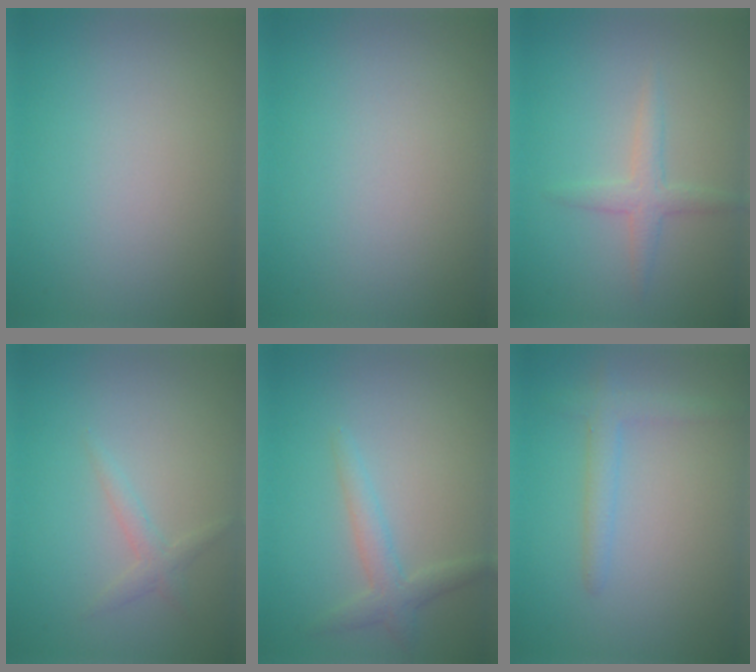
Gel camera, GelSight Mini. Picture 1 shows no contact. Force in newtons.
{"total": 0.0}
{"total": 2.0, "press": 2.0, "slide": 0.2}
{"total": 1.3, "press": 1.3, "slide": 0.0}
{"total": 2.2, "press": 2.2, "slide": 0.1}
{"total": 2.1, "press": 2.1, "slide": 0.1}